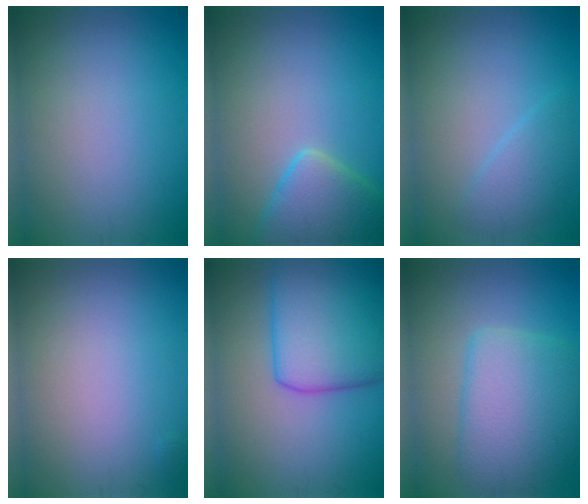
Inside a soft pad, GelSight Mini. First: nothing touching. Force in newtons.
{"total": 5.2, "press": 5.2, "slide": 0.4}
{"total": 2.3, "press": 2.3, "slide": 0.3}
{"total": 0.0}
{"total": 8.5, "press": 8.5, "slide": 0.3}
{"total": 7.0, "press": 7.0, "slide": 0.2}